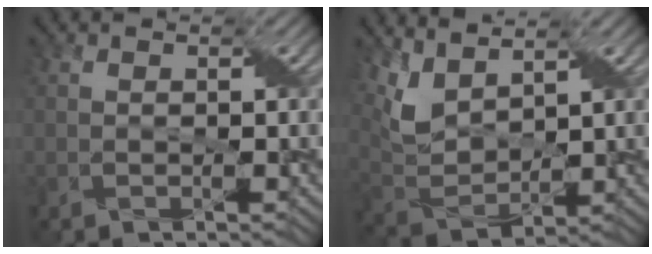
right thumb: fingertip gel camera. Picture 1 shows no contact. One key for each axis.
{"total": 6.8, "fx": 4.3, "fy": 2.9, "fz": 4.4, "tx": -0.112, "ty": 0.004, "tz": 0.093}